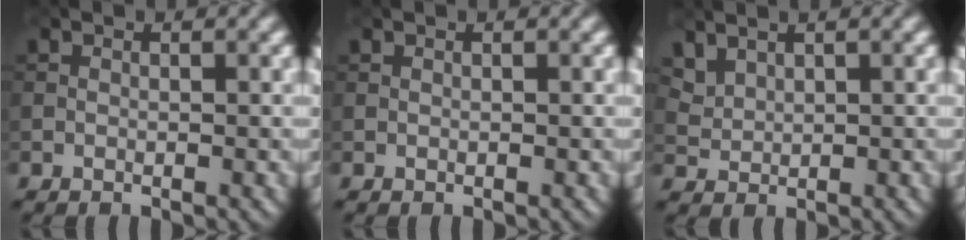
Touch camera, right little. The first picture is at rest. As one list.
[{"total": 0.0}, {"total": 2.4, "force": [2.1, 0.9, 0.7], "torque": [-0.017, 0.005, 0.041]}]